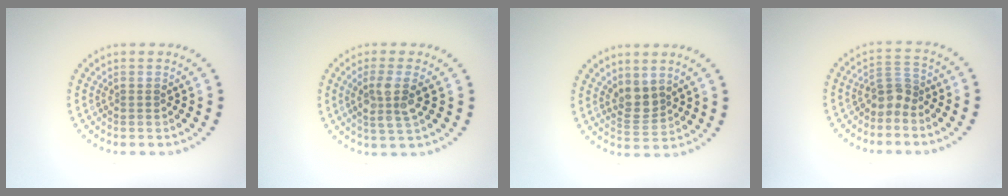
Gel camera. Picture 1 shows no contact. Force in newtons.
{"total": 3.0, "press": 2.7, "slide": 1.3}
{"total": 2.5, "press": 2.1, "slide": 1.4}
{"total": 2.4, "press": 1.7, "slide": 1.7}